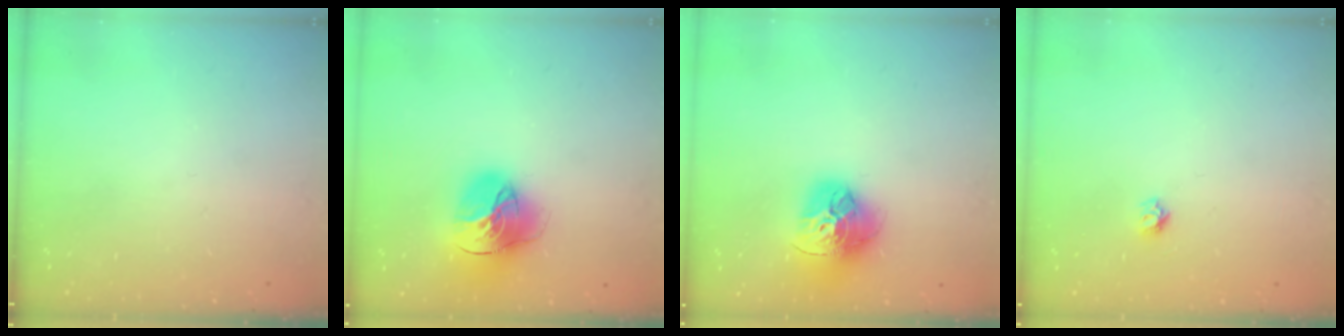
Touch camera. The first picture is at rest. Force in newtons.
{"total": 20.1, "press": 20.0, "slide": 2.1}
{"total": 18.0, "press": 17.9, "slide": 1.8}
{"total": 4.4, "press": 4.4, "slide": 0.4}